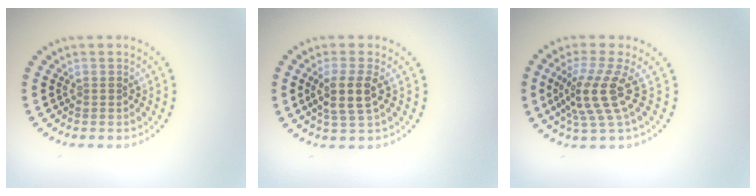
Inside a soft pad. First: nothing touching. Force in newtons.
{"total": 2.9, "press": 2.5, "slide": 1.5}
{"total": 4.2, "press": 2.9, "slide": 3.0}